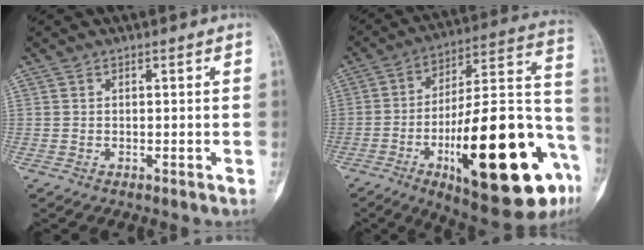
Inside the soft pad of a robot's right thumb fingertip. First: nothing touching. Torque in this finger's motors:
{"motor_torque": [2.99, 2.02, 2.42, -0.35, 0.67]}